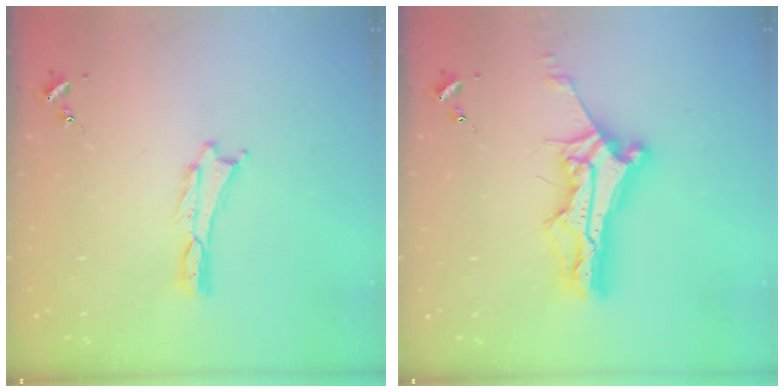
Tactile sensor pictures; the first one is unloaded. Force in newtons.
{"total": 10.8, "press": 10.7, "slide": 0.8}